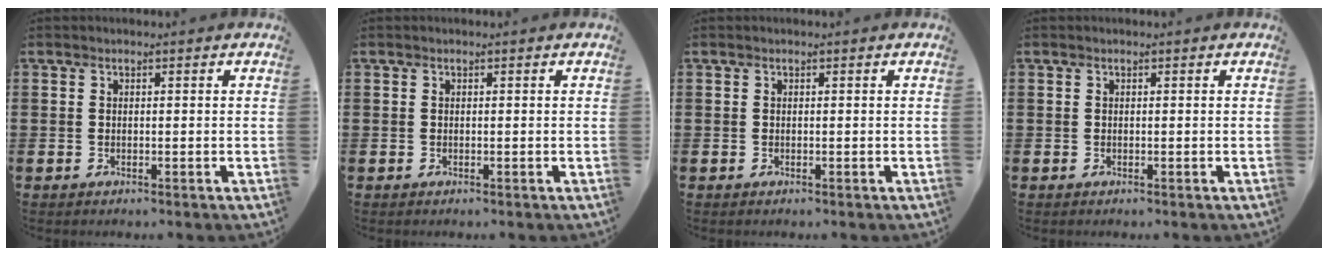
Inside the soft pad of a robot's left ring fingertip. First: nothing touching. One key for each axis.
{"total": 0.0}
{"total": 0.0}
{"total": 0.0}